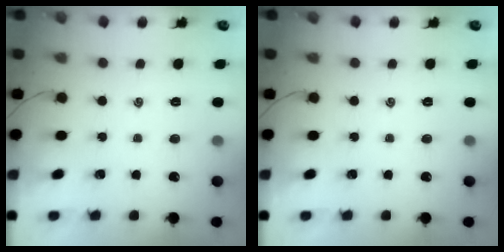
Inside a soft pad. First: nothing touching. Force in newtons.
{"total": 0.0}